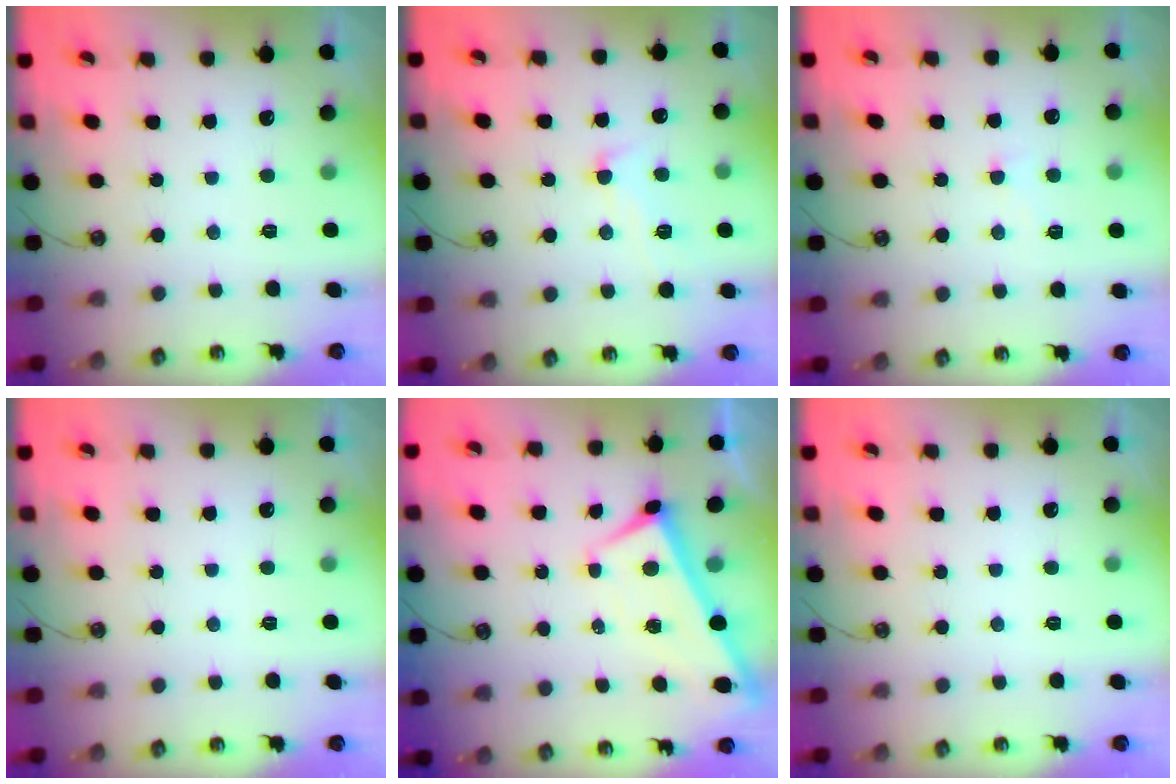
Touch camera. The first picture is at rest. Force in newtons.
{"total": 2.2, "press": 2.0, "slide": 1.0}
{"total": 1.8, "press": 1.7, "slide": 0.5}
{"total": 0.0}
{"total": 1.9, "press": 1.9, "slide": 0.2}
{"total": 0.0}